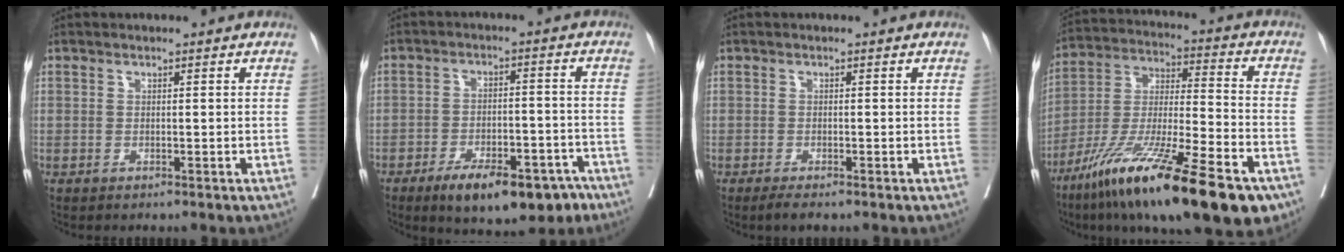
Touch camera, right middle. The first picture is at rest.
{"total": 13.3, "force": [-8.8, 5.2, 8.4], "torque": [-0.103, 0.010, -0.125]}
{"total": 1.8, "force": [-1.4, 0.3, 1.2], "torque": [-0.020, -0.006, -0.023]}
{"total": 26.0, "force": [-15.8, 4.0, 20.2], "torque": [-0.312, -0.043, -0.271]}